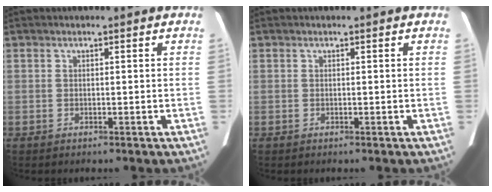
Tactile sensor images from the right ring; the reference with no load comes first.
{"total": 0.0}